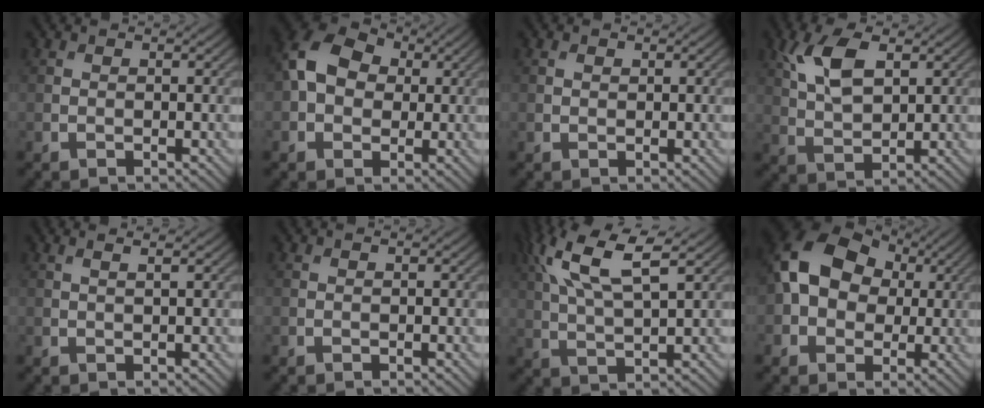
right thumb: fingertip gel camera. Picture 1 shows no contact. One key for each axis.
{"total": 8.7, "fx": 1.2, "fy": 6.6, "fz": 5.6, "tx": -0.124, "ty": 0.017, "tz": 0.013}
{"total": 0.7, "fx": 0.4, "fy": 0.5, "fz": 0.4, "tx": -0.009, "ty": 0.000, "tz": 0.006}
{"total": 7.2, "fx": 2.9, "fy": 3.6, "fz": 5.5, "tx": -0.123, "ty": 0.005, "tz": 0.055}
{"total": 1.6, "fx": 0.9, "fy": 0.3, "fz": 1.3, "tx": -0.018, "ty": 0.004, "tz": 0.007}
{"total": 0.0}
{"total": 10.7, "fx": 5.0, "fy": 3.5, "fz": 8.8, "tx": -0.204, "ty": 0.016, "tz": 0.095}
{"total": 12.0, "fx": 1.9, "fy": 9.1, "fz": 7.6, "tx": -0.159, "ty": 0.012, "tz": 0.018}